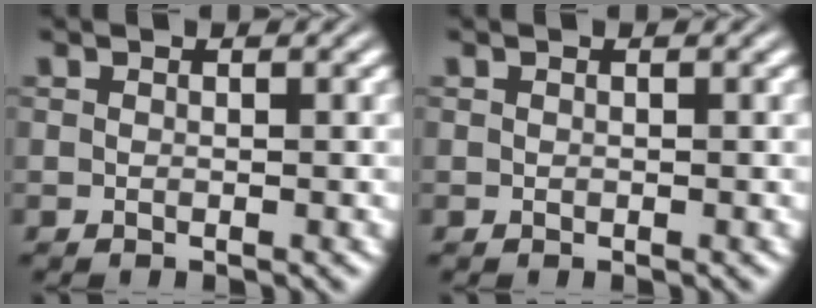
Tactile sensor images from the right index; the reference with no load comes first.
{"total": 0.0}